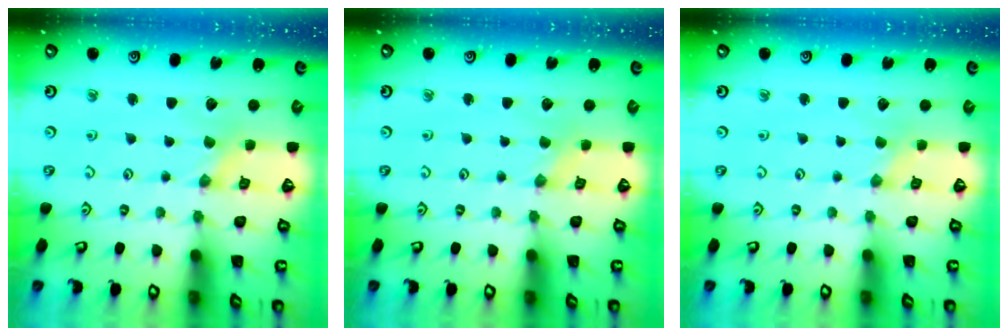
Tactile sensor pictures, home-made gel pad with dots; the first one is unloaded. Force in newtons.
{"total": 0.0}
{"total": 0.0}